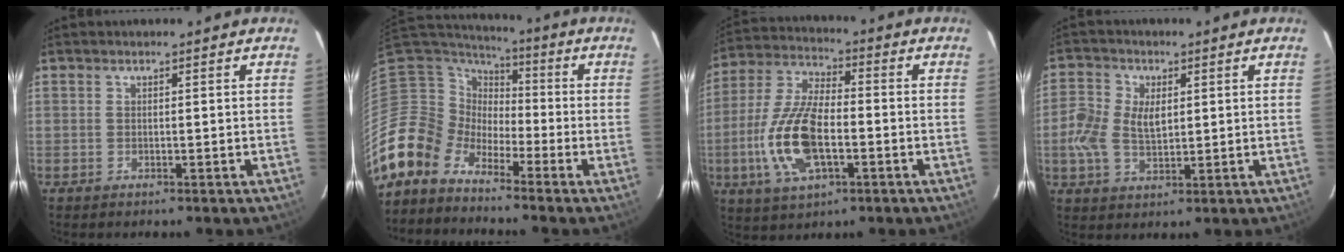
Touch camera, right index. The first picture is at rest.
{"total": 8.7, "force": [-6.6, 5.5, 1.5], "torque": [-0.035, 0.022, -0.152]}
{"total": 15.1, "force": [-3.8, 6.6, 13.0], "torque": [-0.282, 0.000, -0.073]}
{"total": 7.3, "force": [0.3, 4.8, 5.5], "torque": [-0.121, 0.008, 0.002]}